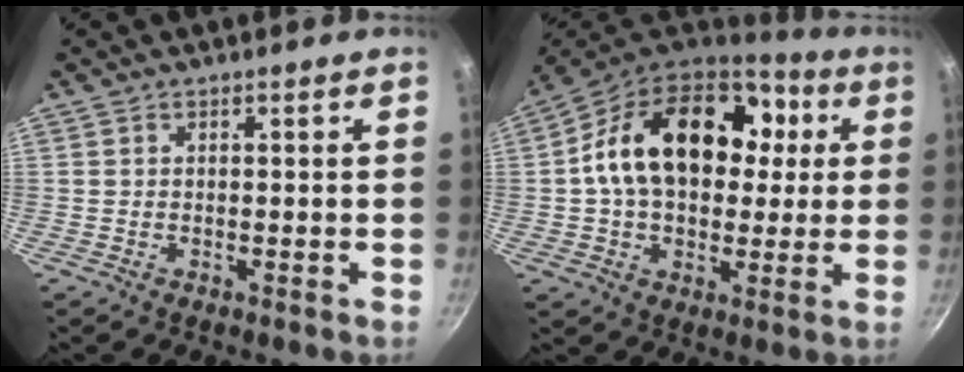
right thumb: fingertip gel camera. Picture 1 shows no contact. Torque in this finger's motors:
{"motor_torque": [0.95, 4.06, 2.40, -0.10, 0.22]}